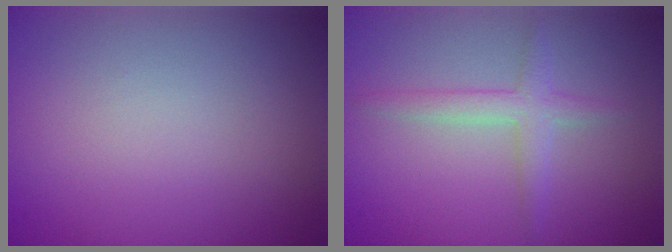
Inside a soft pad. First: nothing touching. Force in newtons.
{"total": 2.2, "press": 2.2, "slide": 0.0}